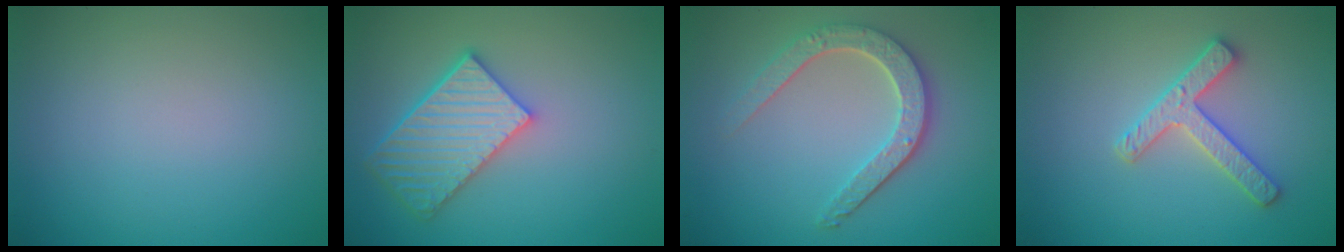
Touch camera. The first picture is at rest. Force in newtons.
{"total": 5.4, "press": 4.7, "slide": 2.6}
{"total": 4.2, "press": 3.5, "slide": 2.3}
{"total": 2.9, "press": 2.9, "slide": 0.5}